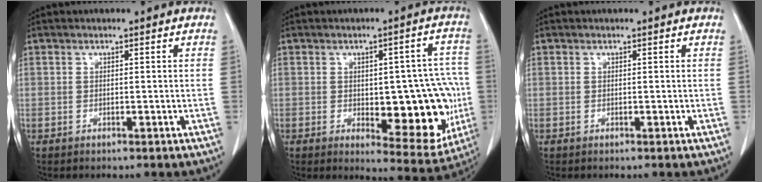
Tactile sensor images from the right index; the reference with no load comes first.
{"total": 16.0, "force": [-2.2, 6.3, 14.5], "torque": [-0.154, 0.012, -0.008]}
{"total": 0.0}